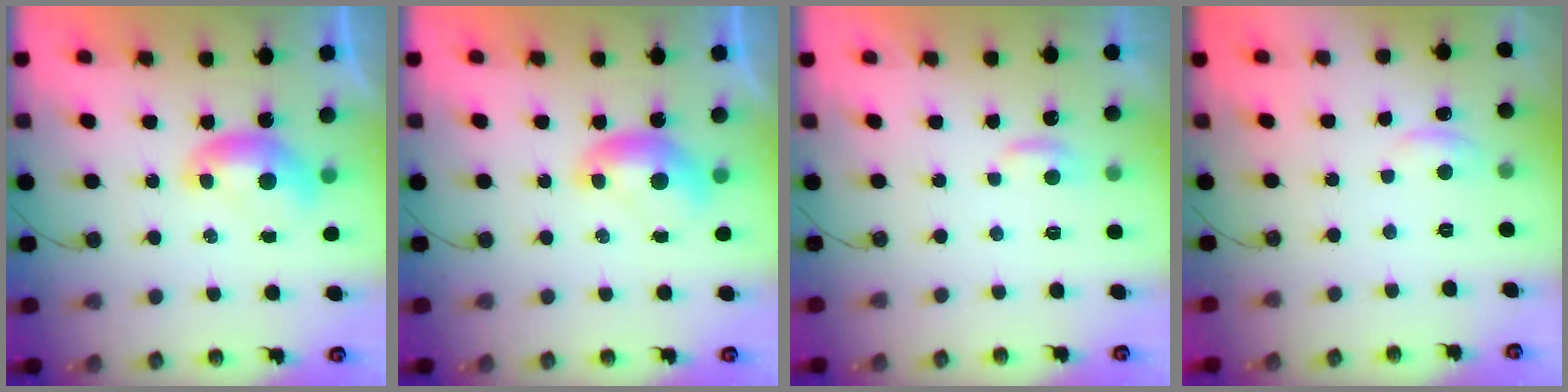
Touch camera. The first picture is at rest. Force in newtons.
{"total": 0.0}
{"total": 1.9, "press": 1.9, "slide": 0.4}
{"total": 0.9, "press": 0.2, "slide": 0.9}